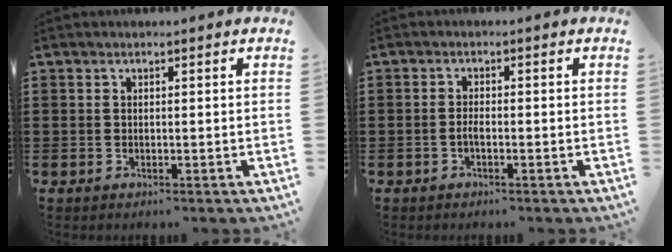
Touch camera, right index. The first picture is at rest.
{"total": 1.3, "force": [-0.6, 0.3, 1.1], "torque": [-0.029, -0.004, -0.012]}